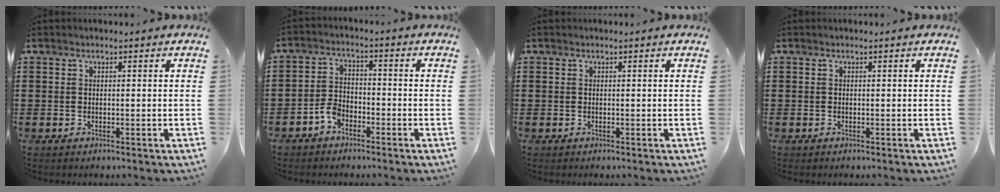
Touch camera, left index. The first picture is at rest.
{"total": 3.5, "force": [-2.5, 1.9, 1.5], "torque": [-0.045, 0.004, -0.055]}
{"total": 0.0}
{"total": 0.0}